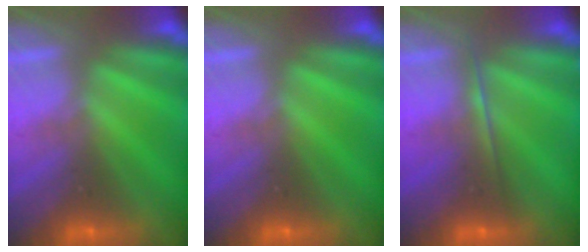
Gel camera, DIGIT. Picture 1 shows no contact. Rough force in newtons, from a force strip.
{"total": 0.0}
{"total": 1.7}